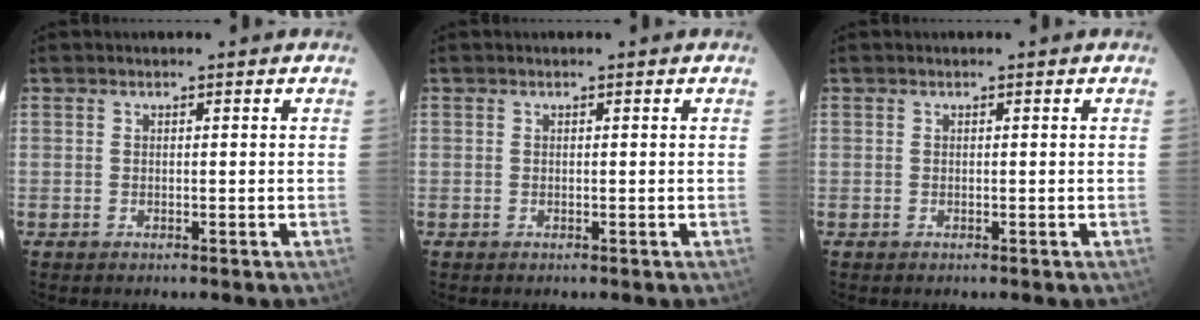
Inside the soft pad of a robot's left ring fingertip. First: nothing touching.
{"total": 0.0}
{"total": 0.0}